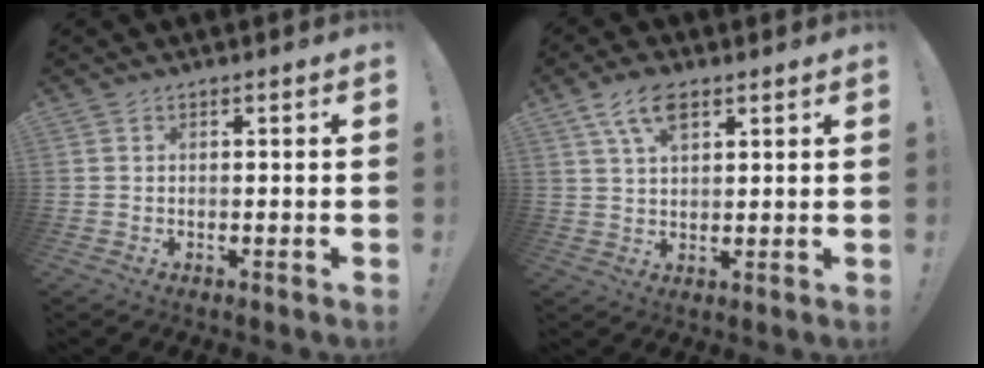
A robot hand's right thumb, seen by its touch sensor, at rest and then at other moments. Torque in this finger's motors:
{"motor_torque": [-0.37, 0.59, 0.48, 0.51, 0.01]}